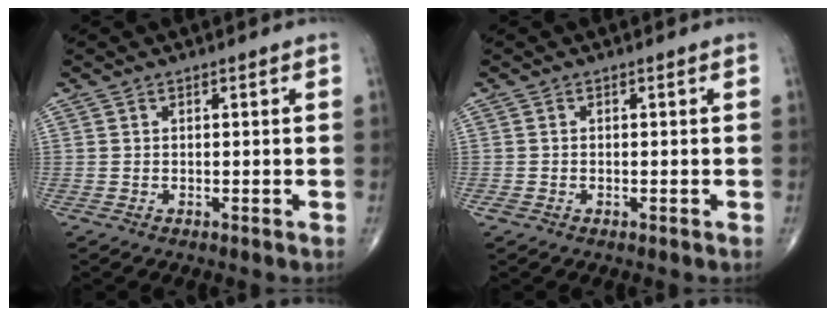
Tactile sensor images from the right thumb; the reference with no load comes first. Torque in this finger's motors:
{"motor_torque": [0.44, 0.27, -0.17, -0.11, 0.02]}